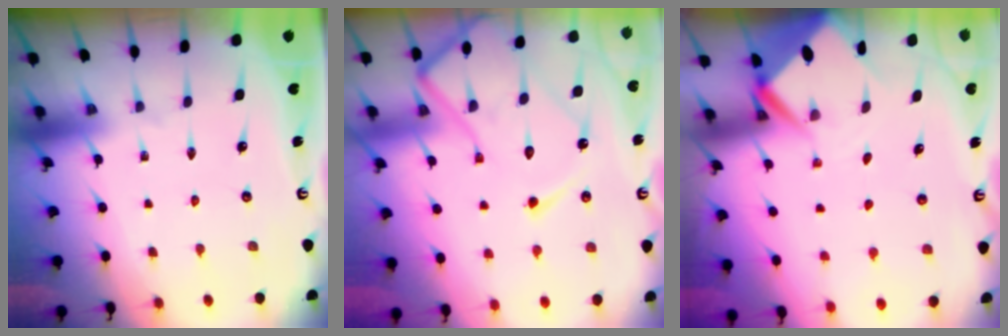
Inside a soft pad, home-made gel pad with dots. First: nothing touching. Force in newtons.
{"total": 16.2, "press": 16.1, "slide": 1.5}
{"total": 4.2, "press": 4.2, "slide": 0.3}